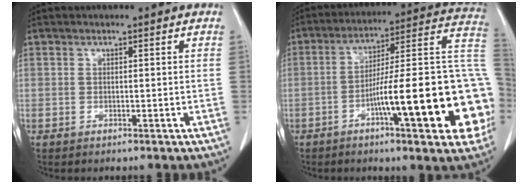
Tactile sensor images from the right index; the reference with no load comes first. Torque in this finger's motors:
{"motor_torque": [2.14, 0.00, 0.93, 0.21]}